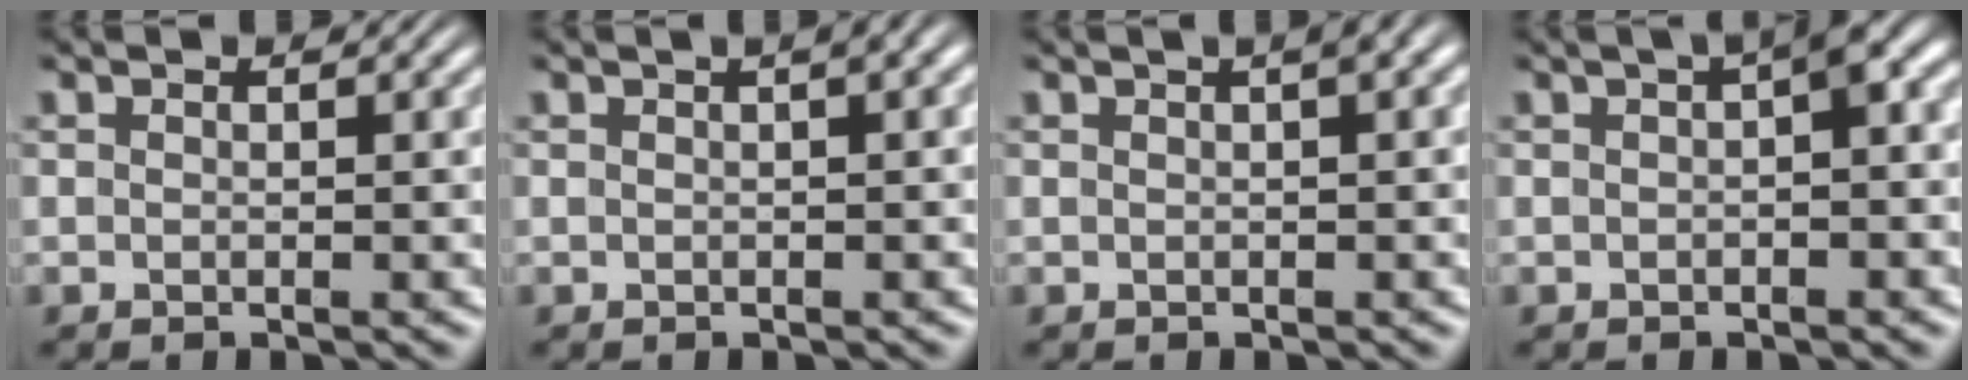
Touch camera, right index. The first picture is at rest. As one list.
[{"total": 1.7, "force": [0.7, 0.2, 1.5], "torque": [-0.006, 0.017, 0.006]}, {"total": 2.0, "force": [0.8, 0.2, 1.8], "torque": [-0.011, 0.016, 0.009]}, {"total": 2.7, "force": [0.5, 0.7, 2.6], "torque": [-0.028, 0.015, 0.002]}]